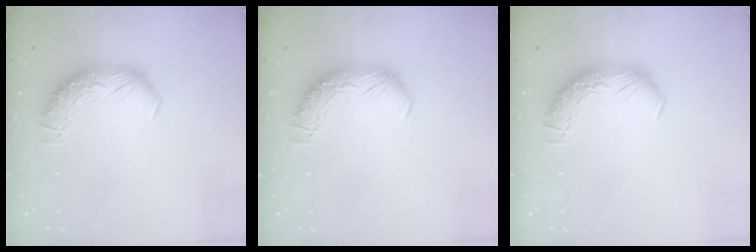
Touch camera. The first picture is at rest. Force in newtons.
{"total": 0.0}
{"total": 0.0}